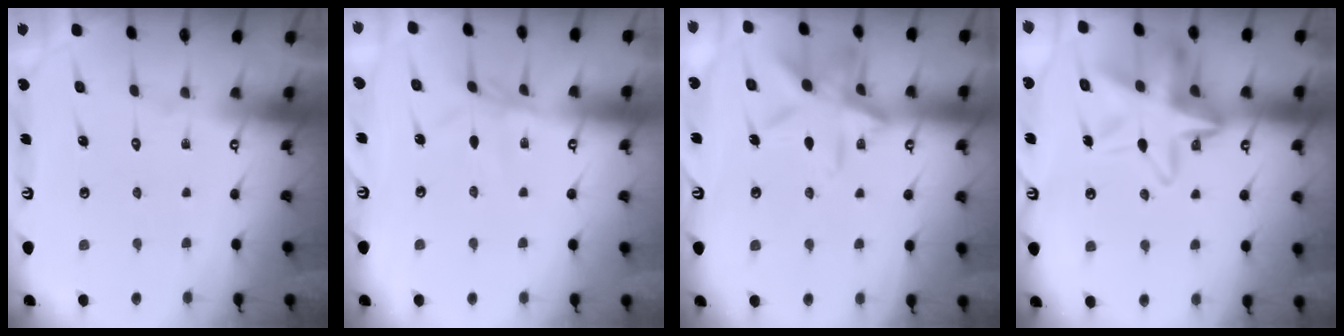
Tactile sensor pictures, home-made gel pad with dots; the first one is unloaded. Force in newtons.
{"total": 3.5, "press": 3.5, "slide": 0.3}
{"total": 13.7, "press": 13.7, "slide": 1.0}
{"total": 15.4, "press": 15.2, "slide": 2.1}